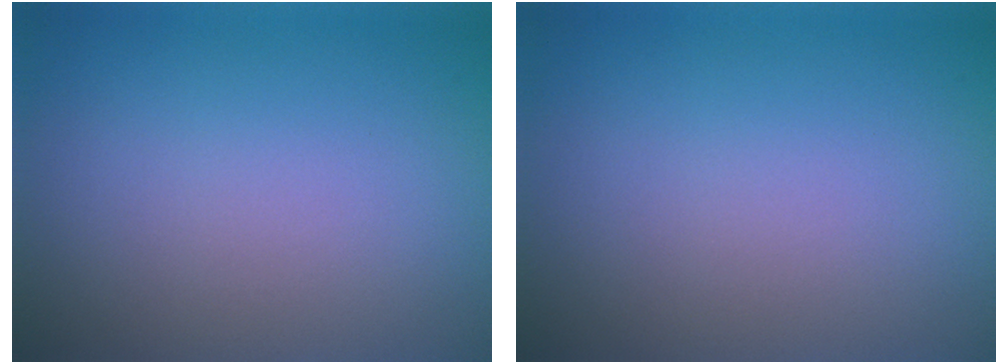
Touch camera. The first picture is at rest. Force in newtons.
{"total": 0.0}